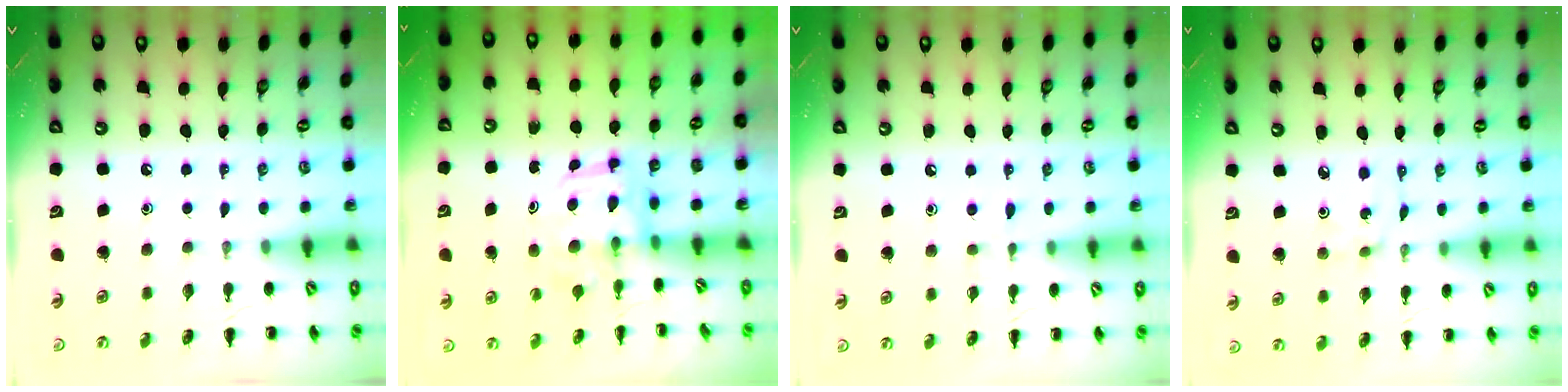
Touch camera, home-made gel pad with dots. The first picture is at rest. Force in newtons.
{"total": 2.7, "press": 2.7, "slide": 0.3}
{"total": 4.0, "press": 3.6, "slide": 1.6}
{"total": 1.2, "press": 1.2, "slide": 0.4}